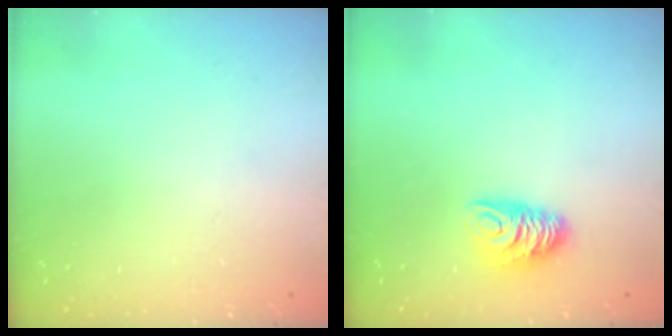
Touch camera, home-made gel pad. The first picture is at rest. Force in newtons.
{"total": 7.9, "press": 7.8, "slide": 0.6}